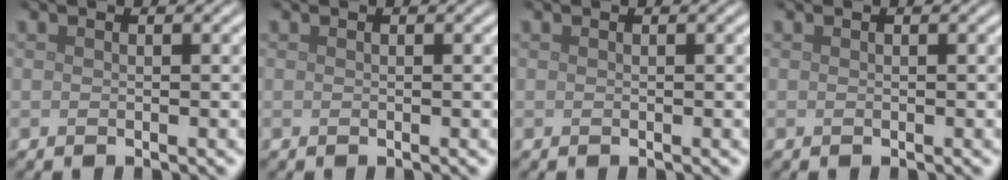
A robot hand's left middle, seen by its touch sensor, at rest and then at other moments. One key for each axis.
{"total": 0.0}
{"total": 0.0}
{"total": 0.0}